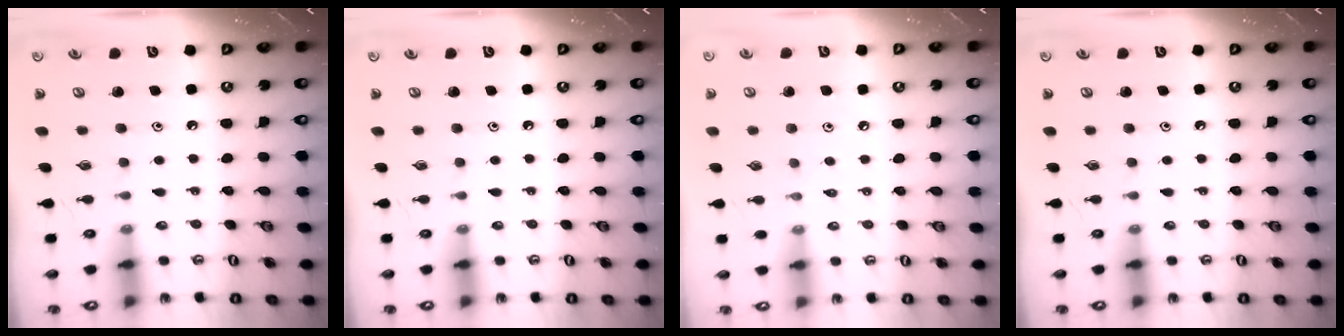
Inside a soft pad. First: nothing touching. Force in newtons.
{"total": 0.0}
{"total": 3.8, "press": 3.8, "slide": 0.5}
{"total": 0.0}